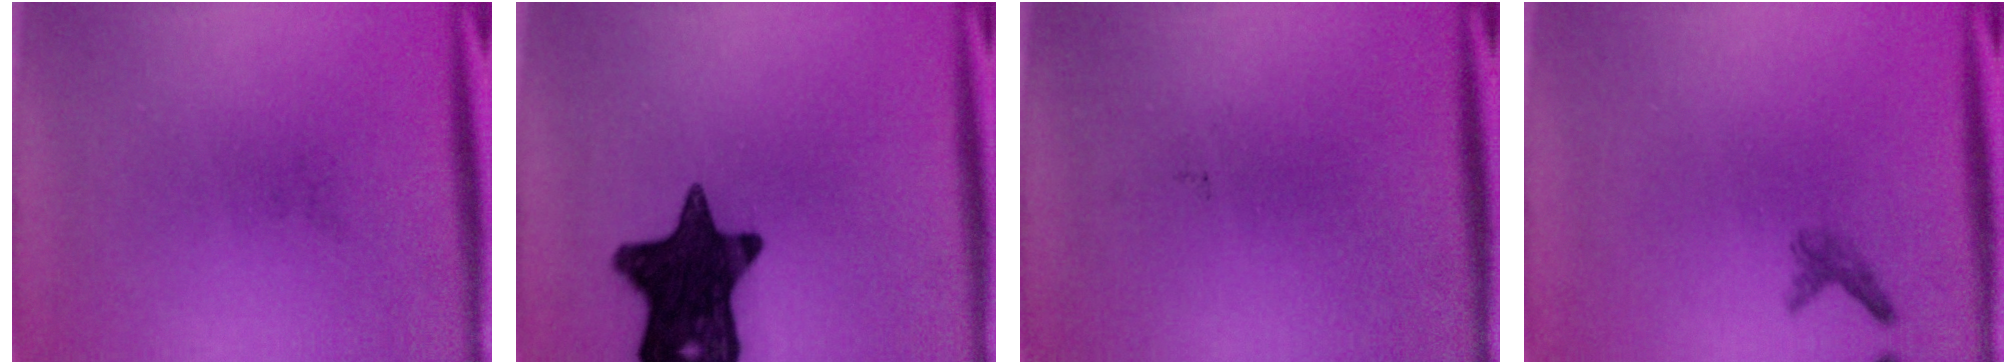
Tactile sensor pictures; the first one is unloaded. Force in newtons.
{"total": 16.3}
{"total": 0.0}
{"total": 1.1}